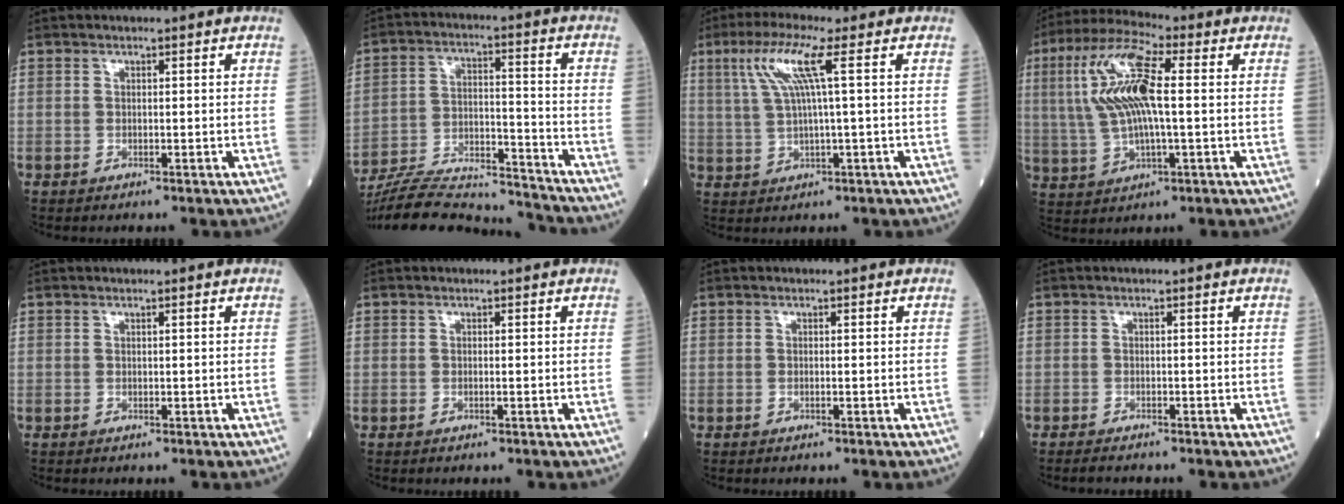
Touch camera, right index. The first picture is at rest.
{"total": 20.5, "force": [-19.5, 2.1, 5.9], "torque": [-0.139, -0.004, -0.308]}
{"total": 7.3, "force": [2.5, -0.5, 6.8], "torque": [-0.142, 0.014, 0.053]}
{"total": 13.0, "force": [1.9, 3.0, 12.5], "torque": [-0.270, 0.021, 0.035]}
{"total": 0.0}
{"total": 0.0}
{"total": 0.0}
{"total": 1.5, "force": [-1.4, 0.2, 0.5], "torque": [-0.016, -0.005, -0.020]}